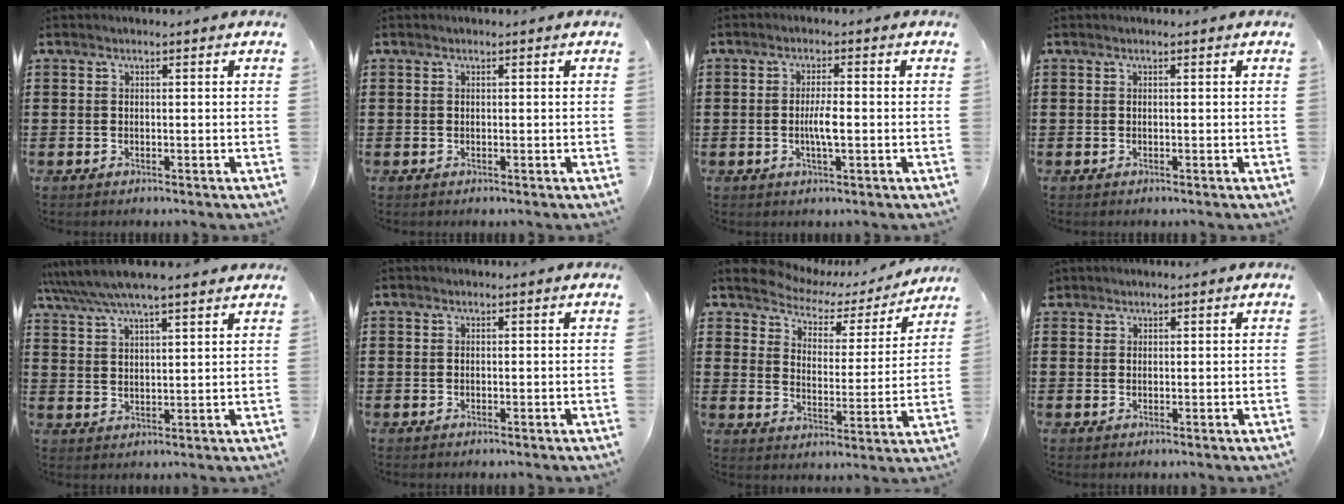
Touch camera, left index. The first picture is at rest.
{"total": 0.0}
{"total": 3.4, "force": [-0.5, 0.6, 3.3], "torque": [-0.066, -0.003, -0.012]}
{"total": 0.0}
{"total": 6.0, "force": [5.2, 0.7, 2.8], "torque": [-0.071, -0.017, 0.091]}
{"total": 0.0}
{"total": 4.5, "force": [4.1, 1.7, 0.8], "torque": [-0.044, -0.027, 0.065]}
{"total": 0.9, "force": [0.8, 0.5, 0.0], "torque": [-0.002, 0.002, 0.016]}